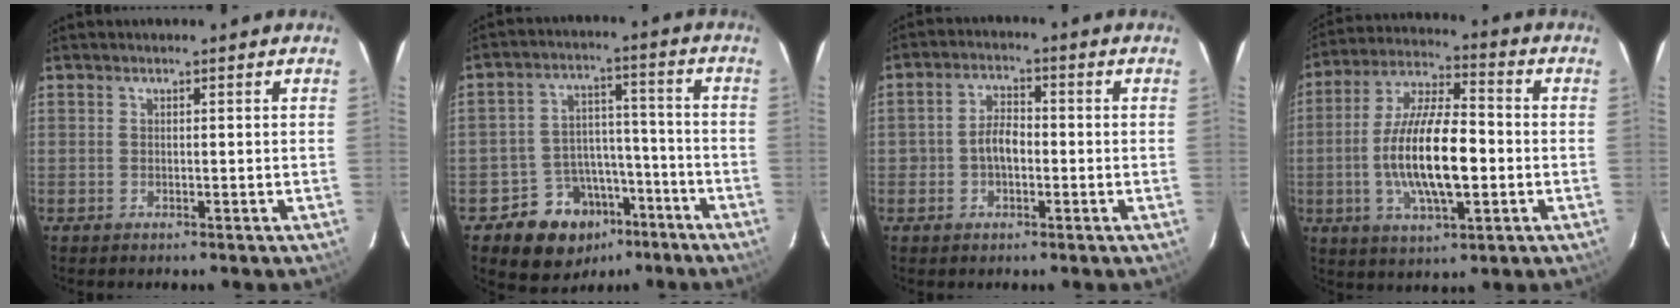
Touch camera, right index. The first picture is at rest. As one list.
[{"total": 11.9, "force": [-7.2, 8.8, 3.3], "torque": [-0.065, 0.040, -0.093]}, {"total": 4.4, "force": [-1.0, 3.0, 3.1], "torque": [-0.055, 0.013, -0.016]}, {"total": 16.3, "force": [-2.6, 5.5, 15.2], "torque": [-0.296, 0.000, -0.048]}]